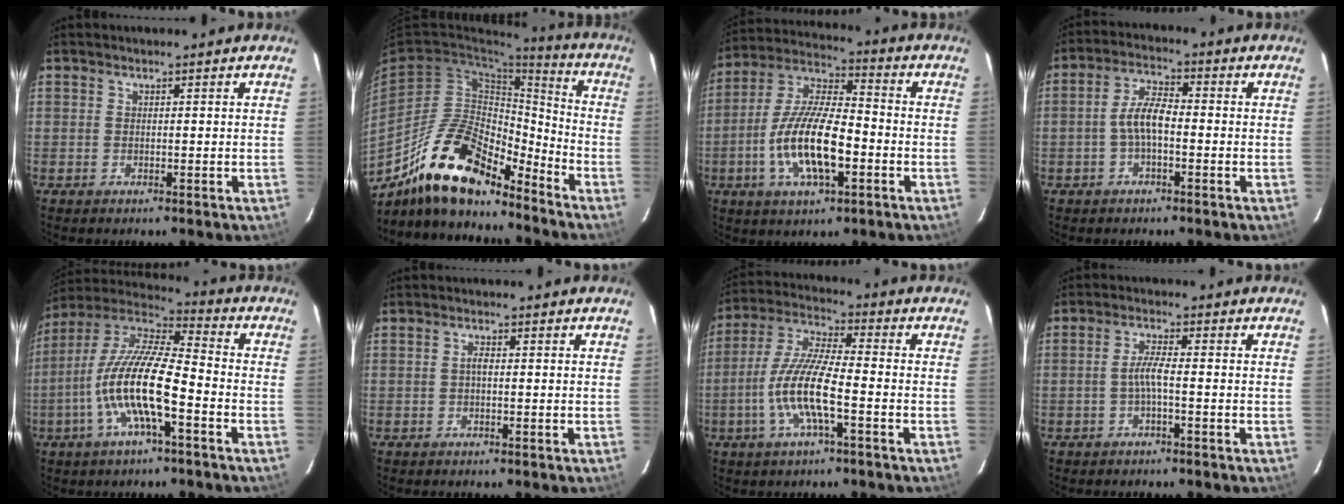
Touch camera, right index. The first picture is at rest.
{"total": 18.8, "force": [-14.0, 6.6, 10.6], "torque": [-0.204, 0.009, -0.255]}
{"total": 15.6, "force": [-4.6, 5.5, 13.9], "torque": [-0.281, -0.005, -0.086]}
{"total": 5.6, "force": [-1.4, 2.1, 5.0], "torque": [-0.103, 0.015, -0.028]}
{"total": 15.8, "force": [-5.3, 3.5, 14.5], "torque": [-0.278, -0.009, -0.108]}
{"total": 1.1, "force": [-0.2, 0.5, 1.0], "torque": [-0.019, 0.006, -0.004]}
{"total": 11.7, "force": [-3.8, 2.0, 10.8], "torque": [-0.229, -0.003, -0.075]}
{"total": 2.9, "force": [-1.1, 0.0, 2.7], "torque": [-0.057, 0.004, -0.021]}